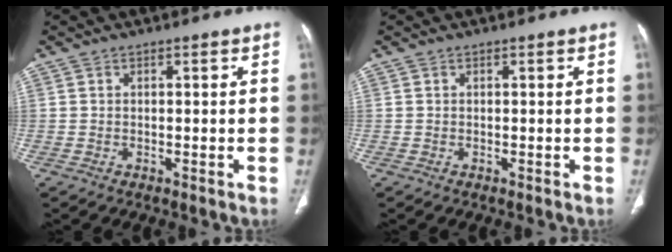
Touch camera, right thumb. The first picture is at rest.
{"total": 0.0}